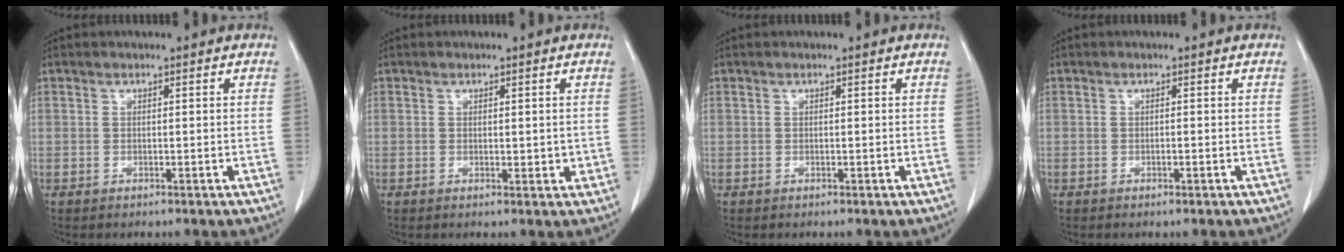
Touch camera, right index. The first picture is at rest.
{"total": 1.5, "force": [0.2, 0.9, 1.2], "torque": [-0.012, -0.004, 0.006]}
{"total": 0.0}
{"total": 0.0}